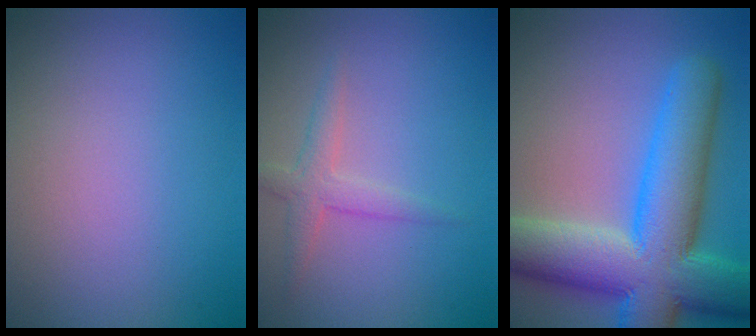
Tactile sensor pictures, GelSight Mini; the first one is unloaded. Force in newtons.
{"total": 2.1, "press": 2.1, "slide": 0.1}
{"total": 12.7, "press": 12.7, "slide": 0.5}